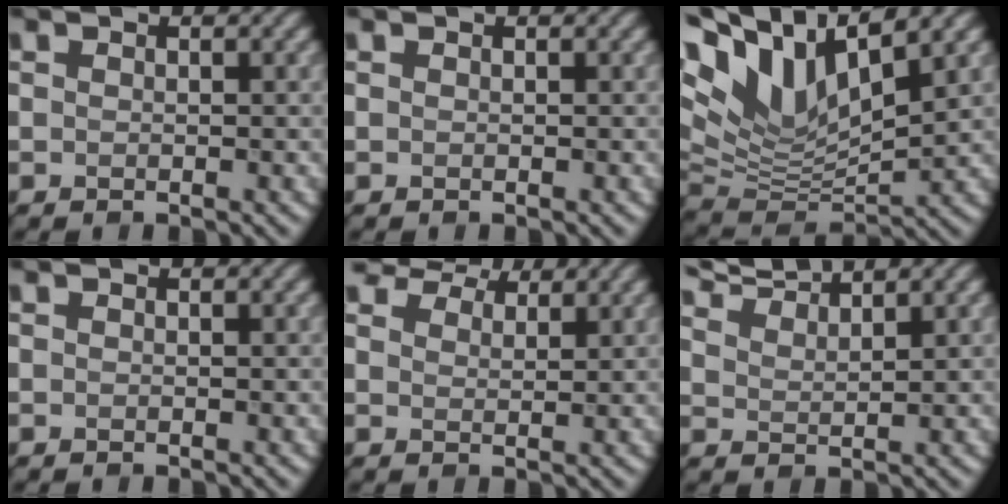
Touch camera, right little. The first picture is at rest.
{"total": 0.0}
{"total": 11.0, "force": [6.0, 4.4, 8.1], "torque": [-0.177, 0.013, 0.114]}
{"total": 0.0}
{"total": 7.6, "force": [6.5, 2.7, 2.9], "torque": [-0.069, 0.005, 0.107]}
{"total": 4.4, "force": [4.2, 0.3, 1.2], "torque": [-0.025, 0.012, 0.077]}